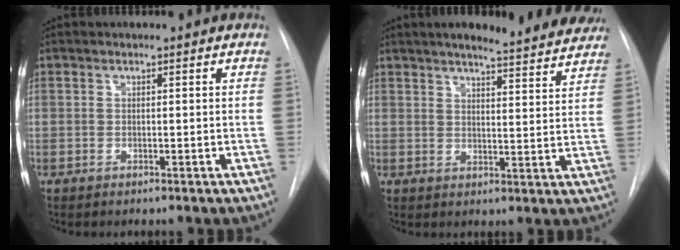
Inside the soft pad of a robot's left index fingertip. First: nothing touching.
{"total": 17.1, "force": [15.4, 2.6, 6.7], "torque": [-0.088, -0.014, 0.182]}